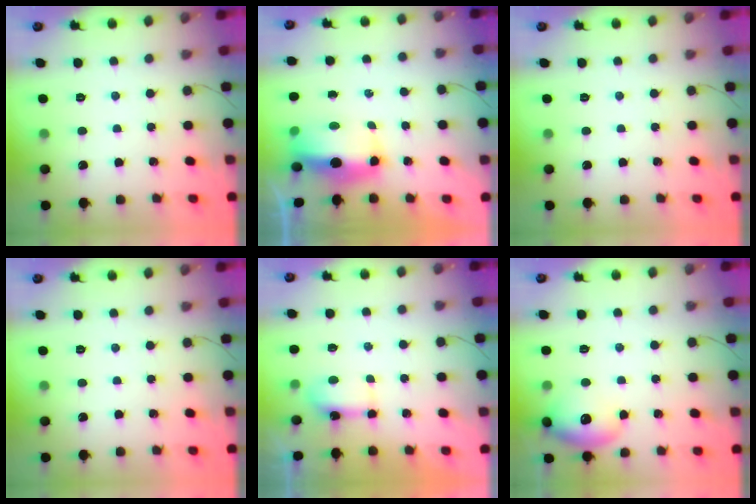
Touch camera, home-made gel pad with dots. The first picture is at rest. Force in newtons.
{"total": 14.9, "press": 10.6, "slide": 10.4}
{"total": 0.0}
{"total": 0.0}
{"total": 4.2, "press": 4.1, "slide": 0.8}
{"total": 12.0, "press": 11.9, "slide": 1.5}